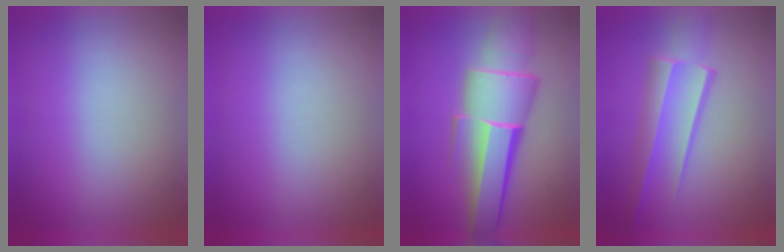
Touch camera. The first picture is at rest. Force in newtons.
{"total": 0.0}
{"total": 8.1}
{"total": 3.2}